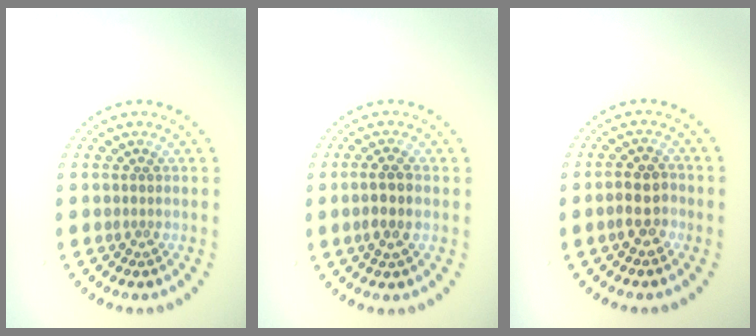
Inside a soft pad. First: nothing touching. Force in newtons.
{"total": 2.5, "press": 2.3, "slide": 0.8}
{"total": 2.7, "press": 2.6, "slide": 0.7}